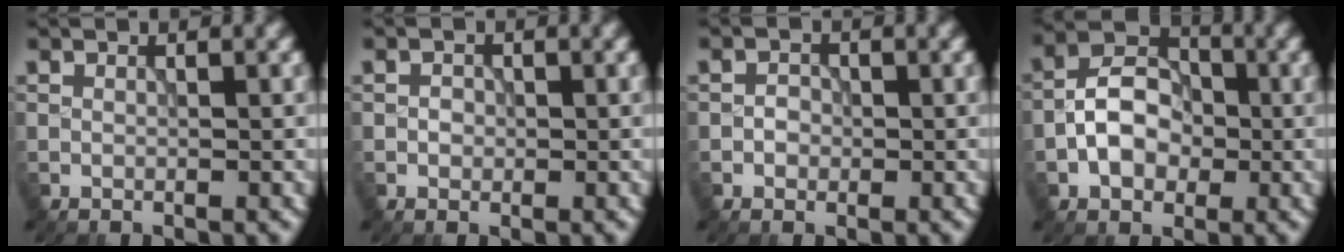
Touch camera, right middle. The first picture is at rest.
{"total": 0.9, "force": [-0.1, 0.8, 0.3], "torque": [-0.003, -0.001, -0.005]}
{"total": 1.1, "force": [-0.3, 1.0, 0.5], "torque": [-0.005, 0.000, -0.009]}
{"total": 5.3, "force": [-1.2, 3.8, 3.5], "torque": [-0.058, 0.010, -0.026]}